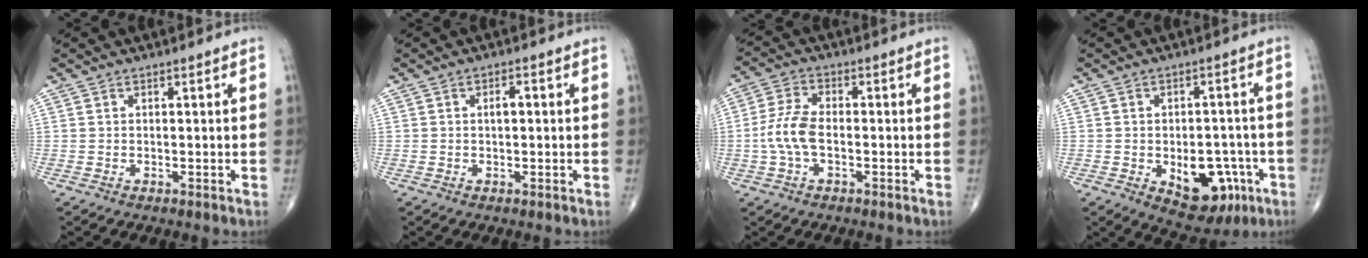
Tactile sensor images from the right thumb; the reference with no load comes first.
{"total": 2.0, "force": [0.1, 1.0, 1.7], "torque": [-0.027, 0.005, -0.001]}
{"total": 7.1, "force": [-1.3, 3.6, 5.9], "torque": [-0.140, 0.021, -0.028]}
{"total": 12.2, "force": [-4.3, 7.3, 8.8], "torque": [-0.084, 0.025, -0.044]}